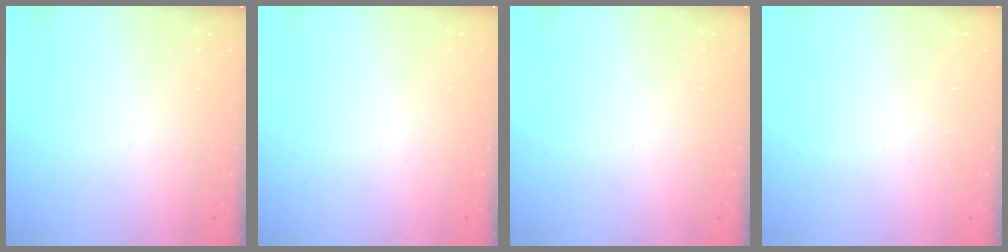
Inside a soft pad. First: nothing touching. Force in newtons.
{"total": 0.0}
{"total": 0.0}
{"total": 0.0}